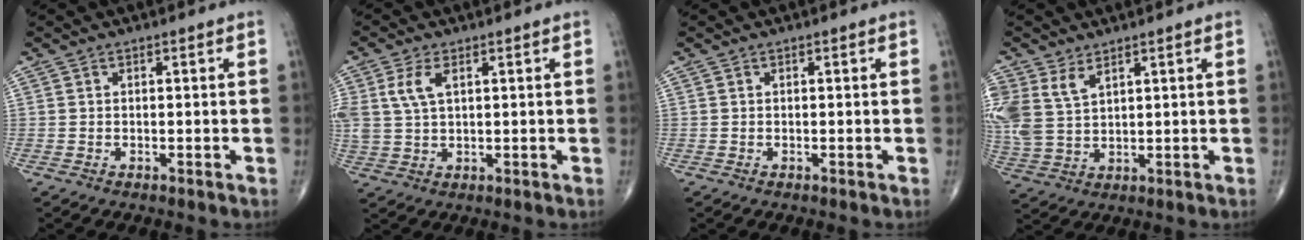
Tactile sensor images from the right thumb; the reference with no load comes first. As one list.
[{"total": 6.0, "force": [2.1, 3.2, 4.6], "torque": [-0.110, 0.002, 0.046]}, {"total": 0.0}, {"total": 8.0, "force": [4.2, 4.5, 5.0], "torque": [-0.115, -0.009, 0.096]}]